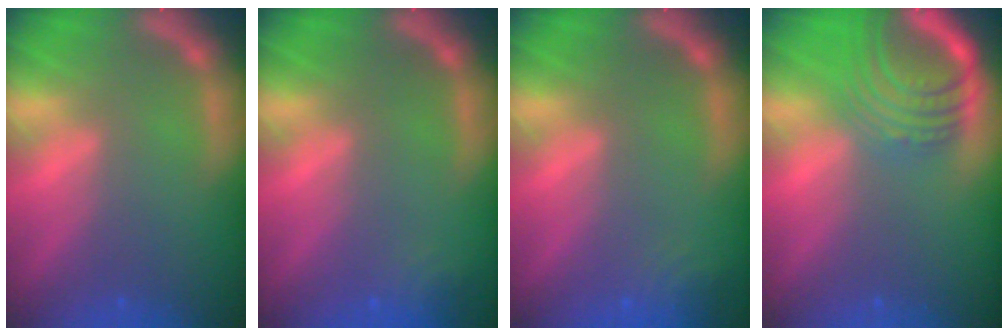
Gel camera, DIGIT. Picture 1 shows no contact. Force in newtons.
{"total": 1.9}
{"total": 2.4}
{"total": 8.1}